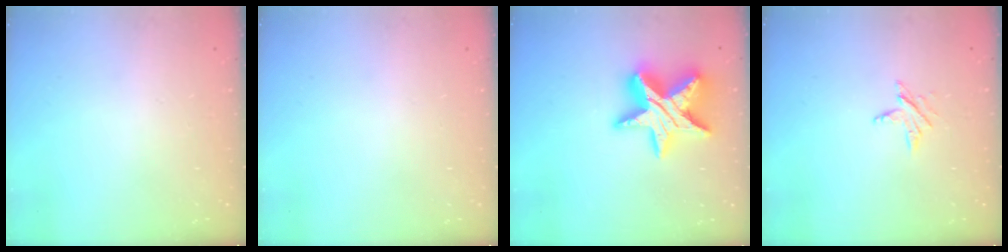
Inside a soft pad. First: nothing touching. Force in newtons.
{"total": 0.0}
{"total": 18.0, "press": 18.0, "slide": 1.2}
{"total": 3.8, "press": 3.8, "slide": 0.5}